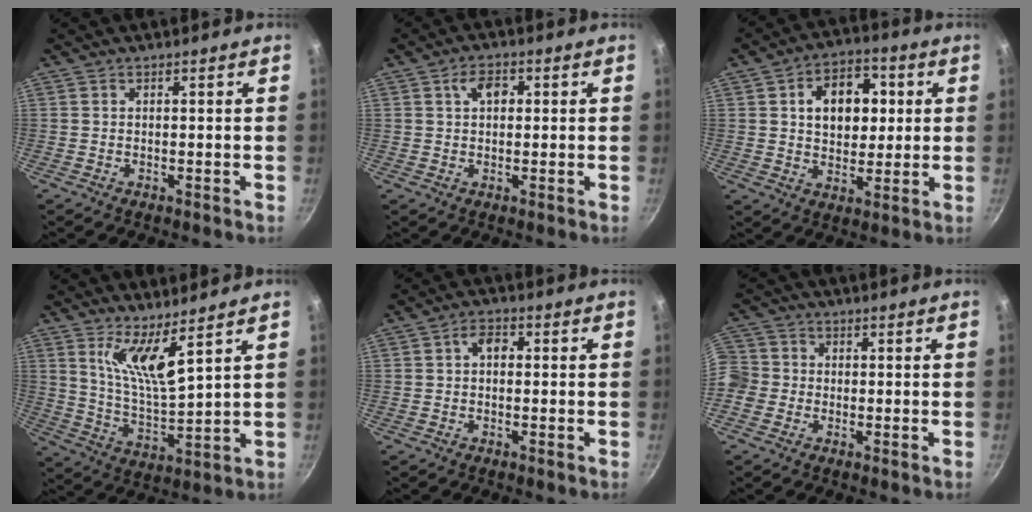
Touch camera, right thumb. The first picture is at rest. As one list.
[{"total": 4.0, "force": [1.0, 2.6, 2.8], "torque": [-0.035, 0.008, 0.011]}, {"total": 12.5, "force": [2.7, 8.8, 8.4], "torque": [-0.083, 0.005, 0.036]}, {"total": 9.2, "force": [5.8, 1.4, 7.0], "torque": [-0.129, -0.067, 0.115]}, {"total": 3.1, "force": [0.2, 2.2, 2.2], "torque": [-0.031, 0.011, -0.003]}, {"total": 8.6, "force": [-1.7, 7.9, 3.1], "torque": [-0.064, 0.028, -0.048]}]